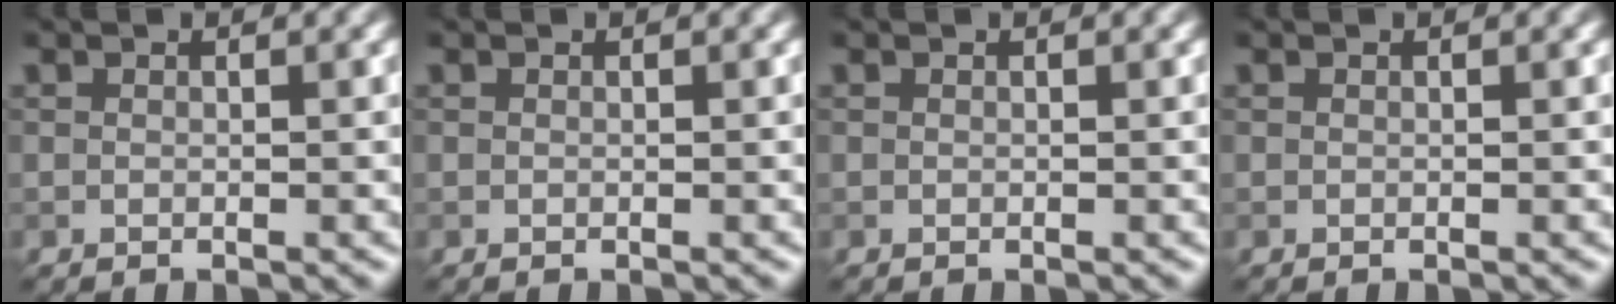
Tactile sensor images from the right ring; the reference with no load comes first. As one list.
[{"total": 0.0}, {"total": 0.0}, {"total": 0.0}]